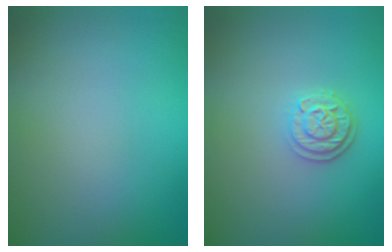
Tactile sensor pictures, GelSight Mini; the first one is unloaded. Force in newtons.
{"total": 2.6, "press": 2.2, "slide": 1.4}